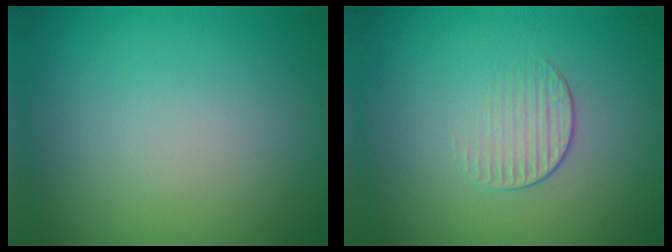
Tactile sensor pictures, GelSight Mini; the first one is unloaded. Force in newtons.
{"total": 1.5, "press": 0.7, "slide": 1.3}